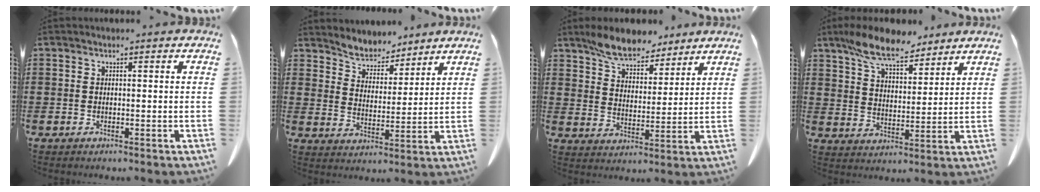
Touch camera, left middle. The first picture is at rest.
{"total": 5.0, "force": [4.9, 1.2, -0.3], "torque": [-0.021, -0.031, 0.087]}
{"total": 7.4, "force": [6.6, 2.3, 2.4], "torque": [-0.071, -0.015, 0.124]}
{"total": 9.3, "force": [7.9, 2.4, 4.3], "torque": [-0.110, -0.017, 0.149]}